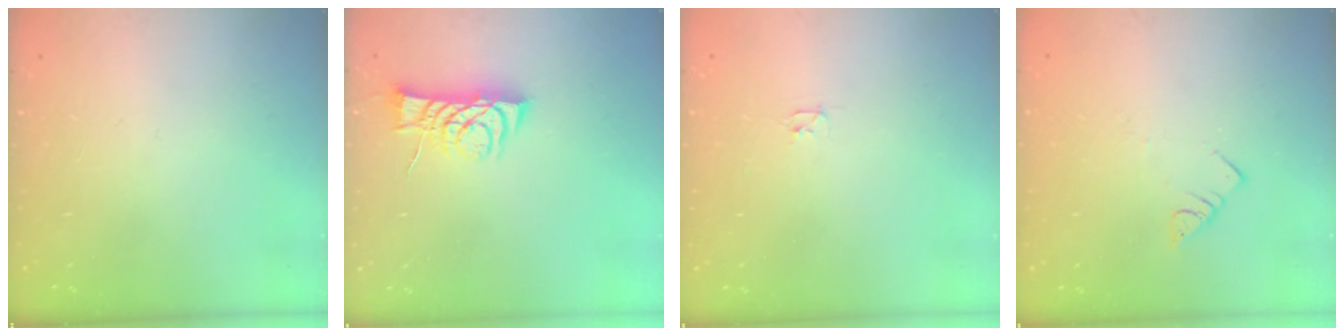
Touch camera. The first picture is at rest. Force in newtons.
{"total": 7.8, "press": 7.7, "slide": 0.6}
{"total": 2.4, "press": 2.3, "slide": 0.4}
{"total": 3.0, "press": 3.0, "slide": 0.1}